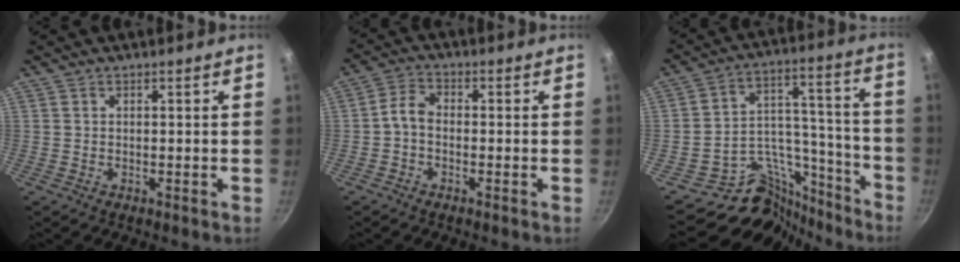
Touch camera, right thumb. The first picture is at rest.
{"total": 3.6, "force": [-1.2, 2.3, 2.6], "torque": [-0.054, 0.024, -0.033]}
{"total": 17.5, "force": [-13.2, 10.3, 5.0], "torque": [-0.014, 0.131, -0.206]}